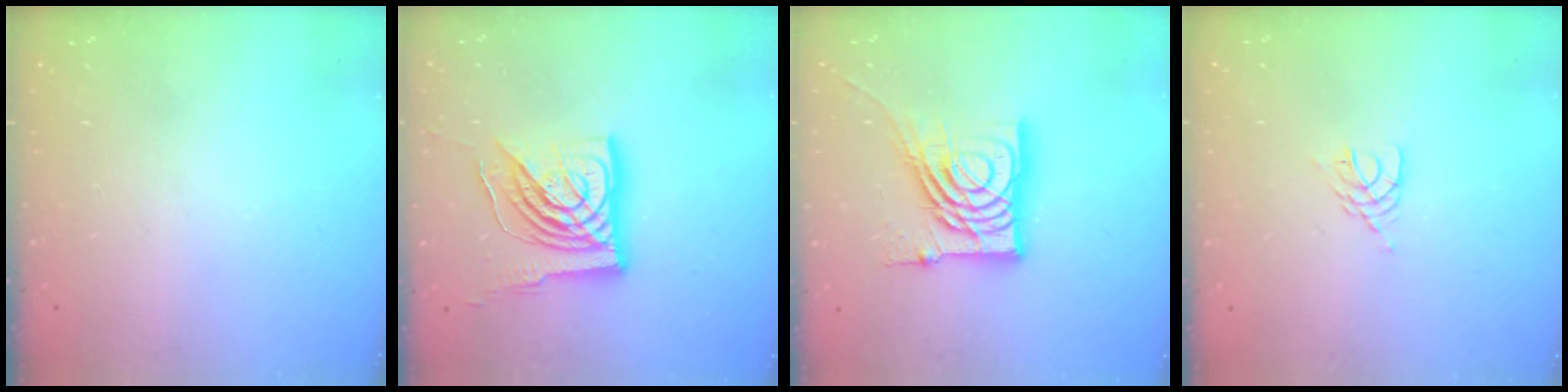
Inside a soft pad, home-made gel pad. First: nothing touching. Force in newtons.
{"total": 20.3, "press": 20.1, "slide": 2.6}
{"total": 18.6, "press": 18.6, "slide": 1.6}
{"total": 3.0, "press": 3.0, "slide": 0.5}